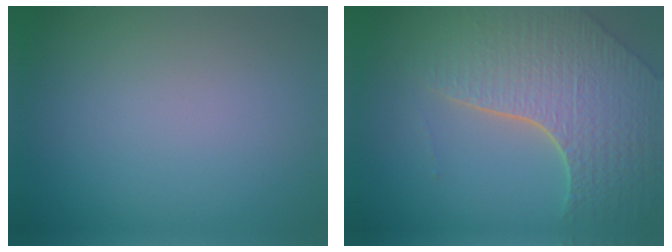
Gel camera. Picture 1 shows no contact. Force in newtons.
{"total": 7.9, "press": 5.7, "slide": 5.5}